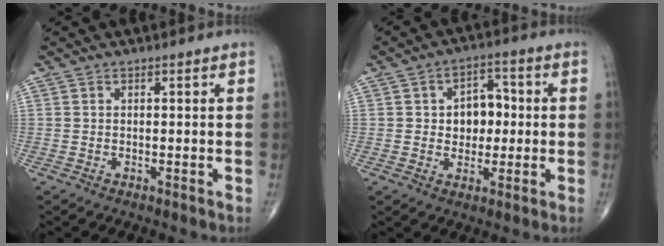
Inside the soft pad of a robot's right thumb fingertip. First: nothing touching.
{"total": 7.4, "force": [0.4, 5.4, 5.0], "torque": [-0.037, 0.013, 0.004]}